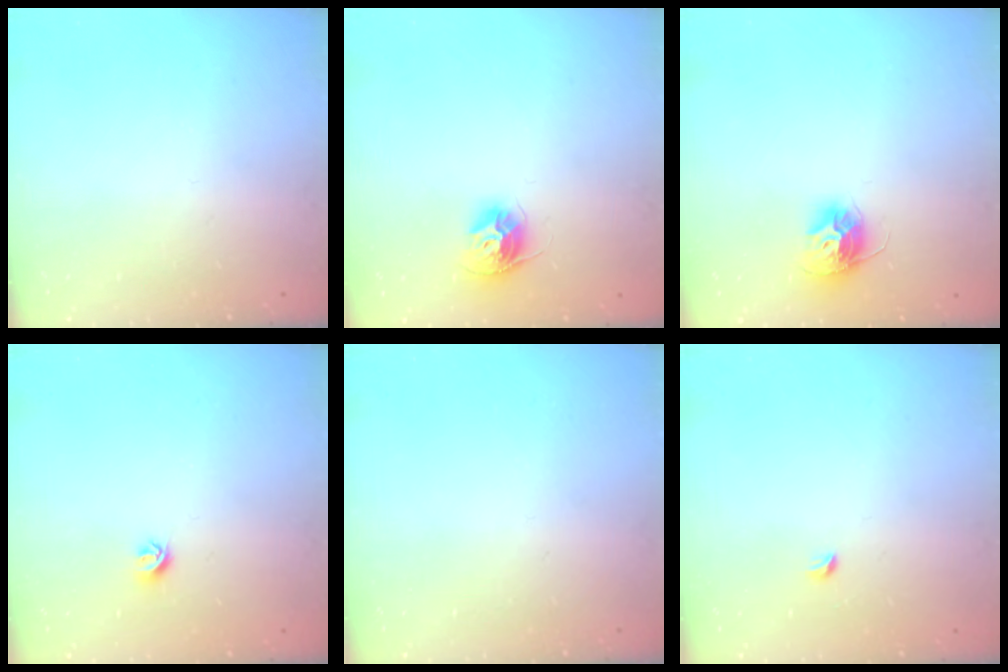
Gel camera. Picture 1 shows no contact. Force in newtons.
{"total": 10.5, "press": 10.4, "slide": 0.8}
{"total": 10.3, "press": 10.3, "slide": 0.4}
{"total": 5.3, "press": 5.2, "slide": 0.7}
{"total": 0.0}
{"total": 2.7, "press": 2.6, "slide": 0.6}